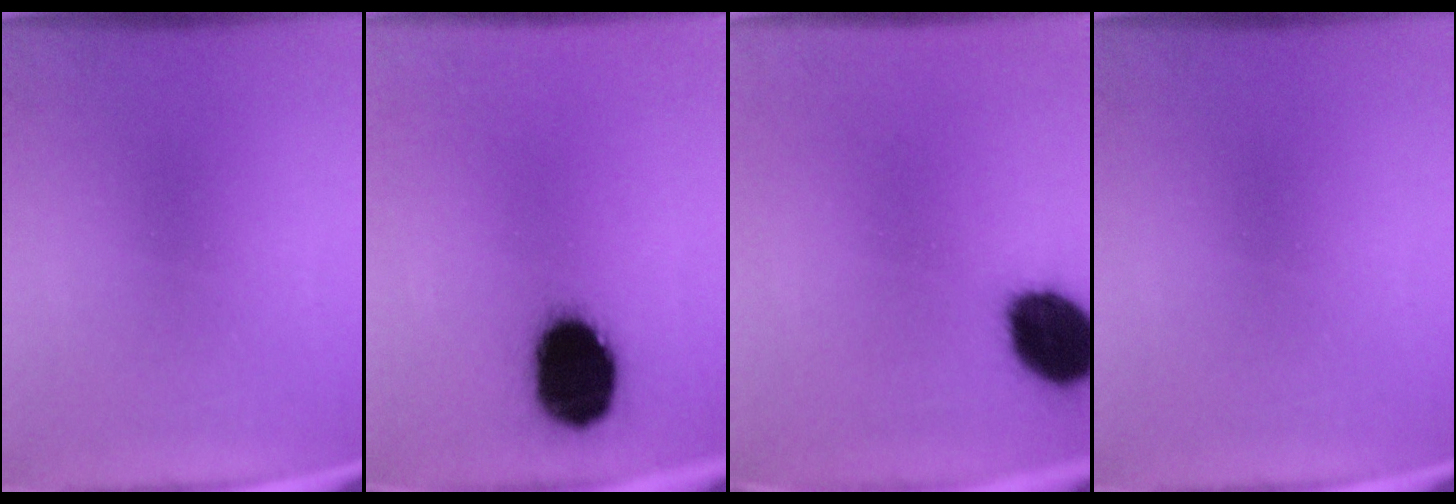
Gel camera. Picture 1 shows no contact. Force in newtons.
{"total": 15.9}
{"total": 14.5}
{"total": 0.0}